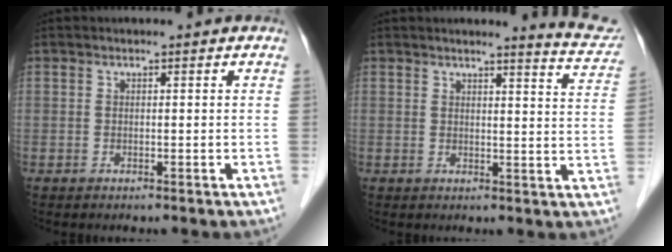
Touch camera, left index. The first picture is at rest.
{"total": 6.8, "force": [6.5, 0.0, 1.9], "torque": [-0.023, -0.032, 0.056]}